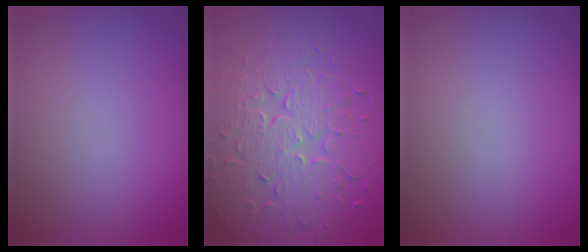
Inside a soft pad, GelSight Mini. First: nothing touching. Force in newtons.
{"total": 8.1, "press": 5.7, "slide": 5.7}
{"total": 0.0}